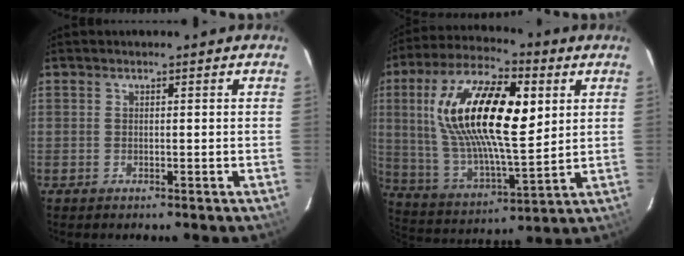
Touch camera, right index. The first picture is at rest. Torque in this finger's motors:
{"motor_torque": [1.72, -0.42, 1.05, 0.21]}